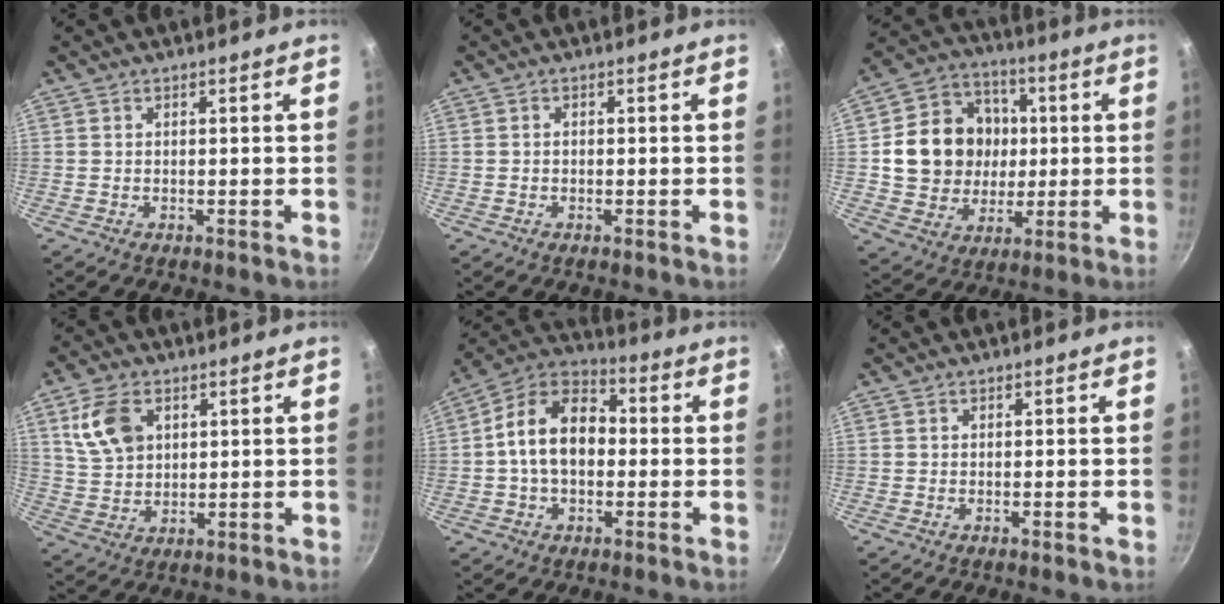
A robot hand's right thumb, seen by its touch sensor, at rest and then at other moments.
{"total": 0.7, "force": [-0.2, 0.6, 0.3], "torque": [-0.008, 0.004, -0.004]}
{"total": 16.7, "force": [1.1, 14.8, 7.8], "torque": [-0.110, 0.022, 0.020]}
{"total": 9.5, "force": [3.5, 6.4, 6.1], "torque": [-0.101, -0.009, 0.071]}
{"total": 14.0, "force": [-0.3, 9.6, 10.1], "torque": [-0.141, 0.038, -0.026]}
{"total": 0.5, "force": [-0.3, -0.1, 0.4], "torque": [-0.008, -0.001, -0.006]}